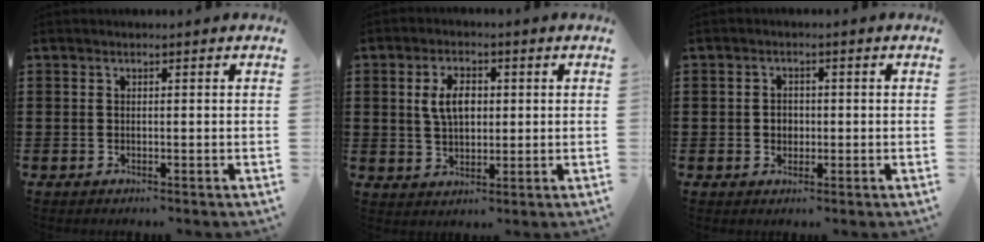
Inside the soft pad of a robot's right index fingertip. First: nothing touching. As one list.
[{"total": 5.4, "force": [0.9, 3.2, 4.3], "torque": [-0.091, 0.008, 0.009]}, {"total": 2.0, "force": [-0.2, 1.8, 1.0], "torque": [-0.023, 0.008, -0.006]}]